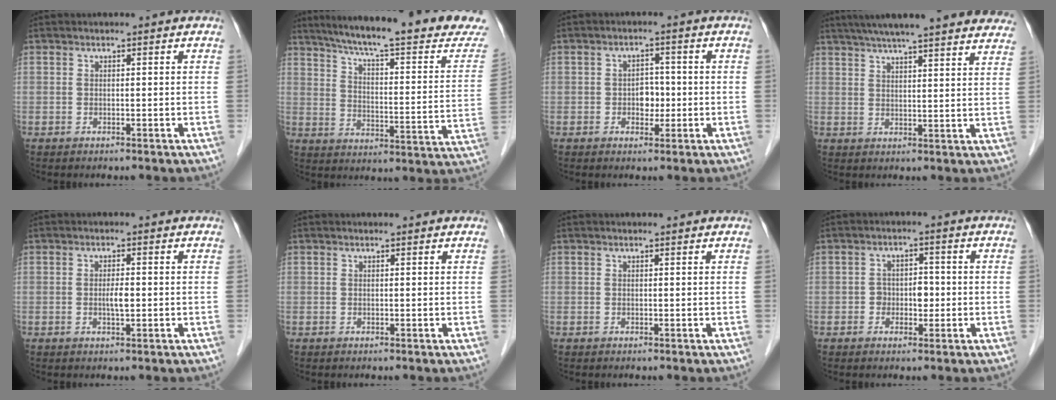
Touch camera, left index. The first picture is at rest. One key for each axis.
{"total": 26.3, "fx": 22.8, "fy": 2.0, "fz": 12.9, "tx": -0.193, "ty": -0.055, "tz": 0.294}
{"total": 3.1, "fx": -0.6, "fy": 2.2, "fz": 2.1, "tx": -0.029, "ty": 0.006, "tz": -0.008}
{"total": 25.1, "fx": 21.9, "fy": 2.5, "fz": 12.1, "tx": -0.188, "ty": 0.010, "tz": 0.274}
{"total": 1.9, "fx": -0.2, "fy": 0.4, "fz": 1.9, "tx": -0.036, "ty": 0.001, "tz": -0.003}
{"total": 1.3, "fx": 1.2, "fy": 0.2, "fz": 0.2, "tx": -0.013, "ty": 0.009, "tz": 0.011}
{"total": 0.9, "fx": 0.9, "fy": 0.2, "fz": 0.1, "tx": -0.012, "ty": 0.008, "tz": 0.008}
{"total": 3.1, "fx": -0.6, "fy": 2.3, "fz": 2.1, "tx": -0.026, "ty": 0.011, "tz": -0.008}